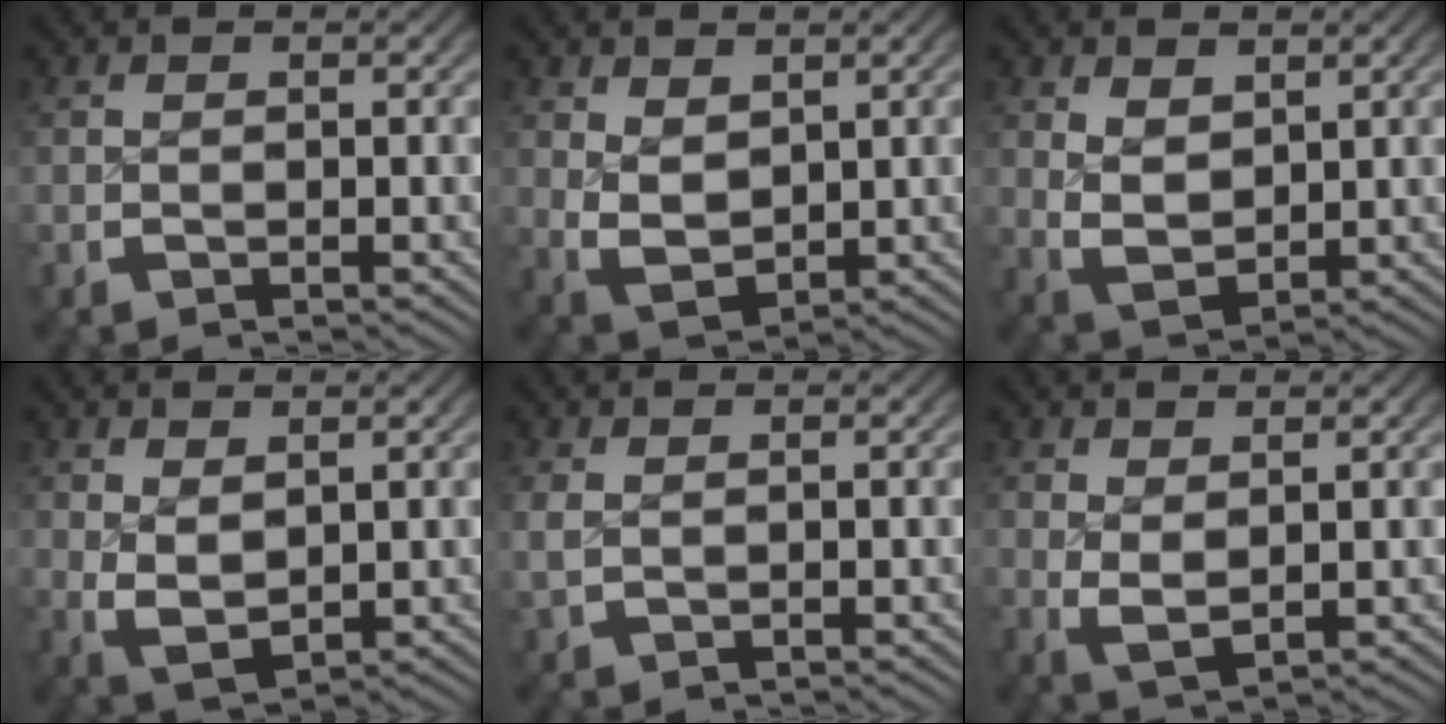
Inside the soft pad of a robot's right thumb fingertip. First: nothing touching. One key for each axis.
{"total": 4.7, "fx": 0.3, "fy": 3.5, "fz": 3.2, "tx": -0.075, "ty": -0.027, "tz": 0.027}
{"total": 4.4, "fx": 0.4, "fy": 3.3, "fz": 2.9, "tx": -0.071, "ty": -0.028, "tz": 0.028}
{"total": 4.3, "fx": 0.4, "fy": 3.0, "fz": 3.1, "tx": -0.072, "ty": -0.023, "tz": 0.026}
{"total": 1.4, "fx": 0.5, "fy": 1.0, "fz": 0.9, "tx": -0.028, "ty": -0.002, "tz": 0.017}
{"total": 2.9, "fx": 0.7, "fy": 1.7, "fz": 2.2, "tx": -0.047, "ty": -0.016, "tz": 0.028}